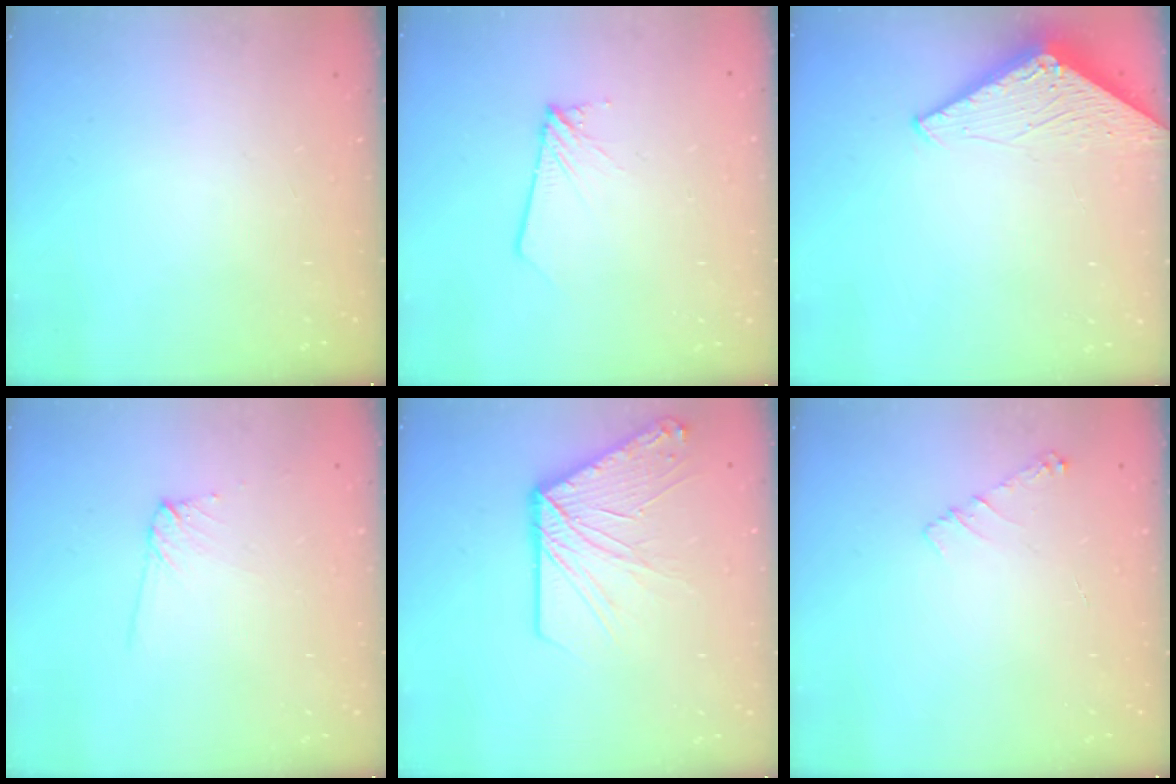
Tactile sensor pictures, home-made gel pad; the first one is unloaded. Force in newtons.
{"total": 2.1, "press": 2.1, "slide": 0.2}
{"total": 2.9, "press": 2.9, "slide": 0.2}
{"total": 6.3, "press": 6.3, "slide": 0.8}
{"total": 13.6, "press": 13.6, "slide": 1.5}
{"total": 5.0, "press": 4.9, "slide": 0.8}